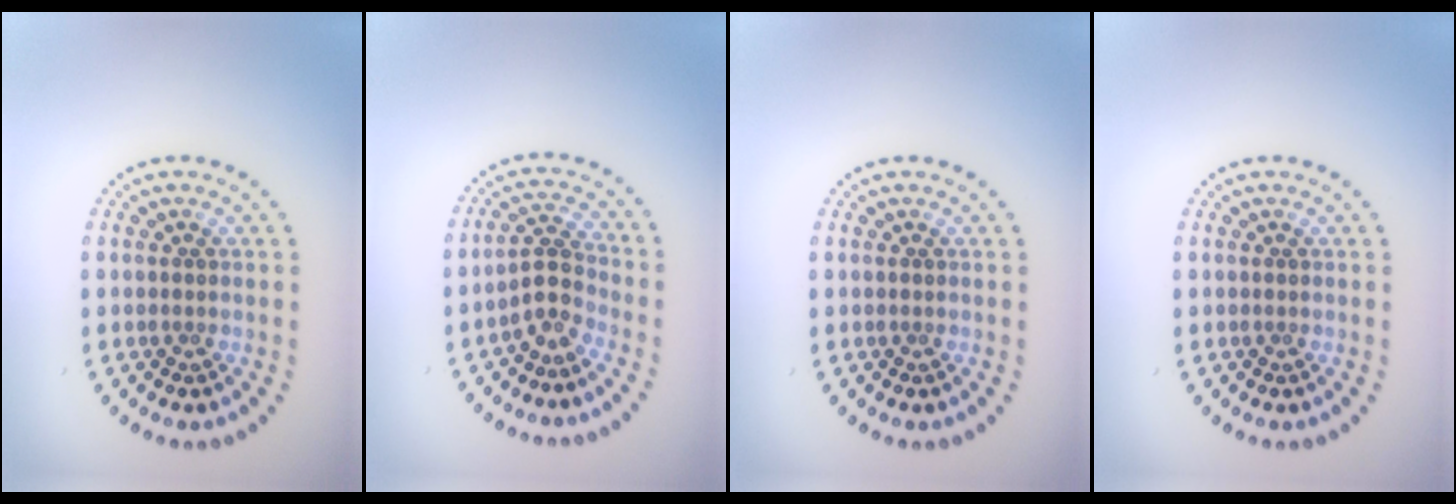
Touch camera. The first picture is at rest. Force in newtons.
{"total": 2.3, "press": 1.8, "slide": 1.4}
{"total": 0.0}
{"total": 0.0}